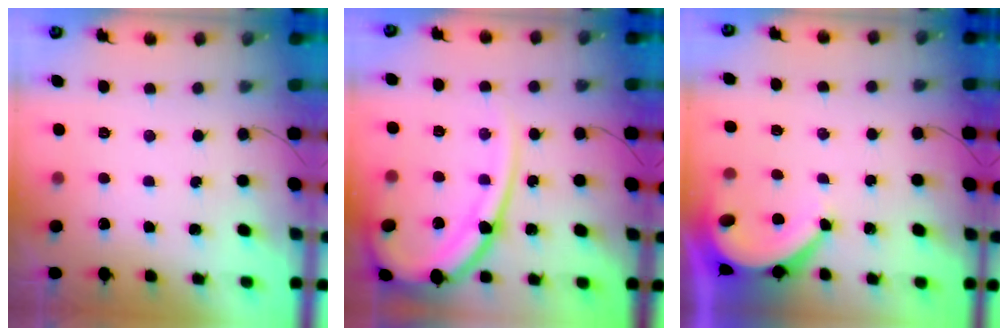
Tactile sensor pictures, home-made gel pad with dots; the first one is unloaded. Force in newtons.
{"total": 17.4, "press": 17.3, "slide": 1.7}
{"total": 6.2, "press": 6.2, "slide": 0.8}